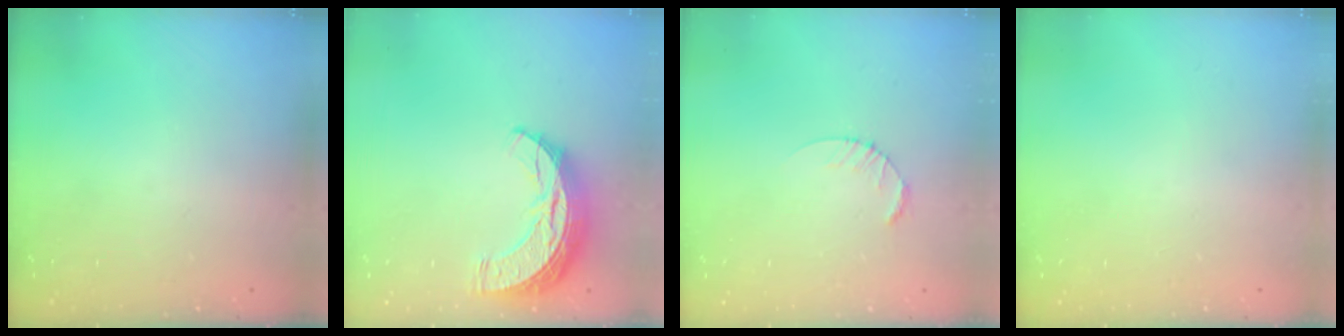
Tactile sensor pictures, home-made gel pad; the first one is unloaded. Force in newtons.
{"total": 11.3, "press": 11.2, "slide": 0.7}
{"total": 2.6, "press": 2.6, "slide": 0.4}
{"total": 0.0}